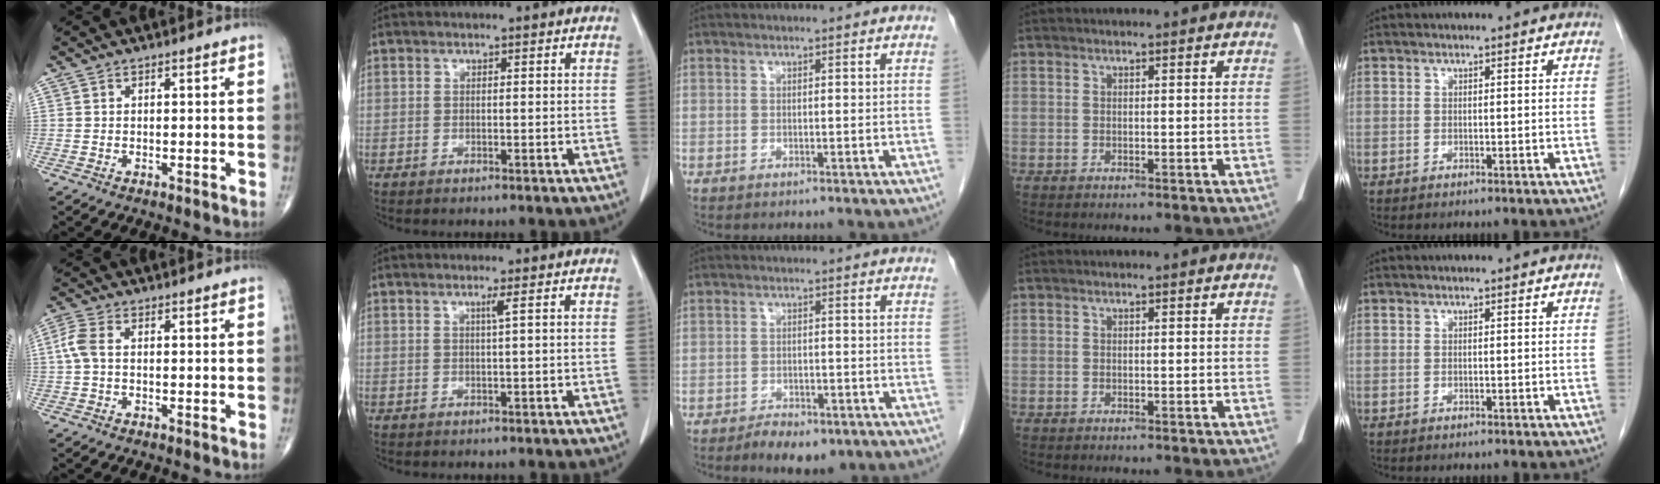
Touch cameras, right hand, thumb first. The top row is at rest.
{"thumb": {"total": 4.0, "force": [0.1, 2.2, 3.3], "torque": [-0.092, 0.011, -0.003]}, "index": {"total": 1.1, "force": [0.4, -0.4, 0.9], "torque": [-0.022, -0.003, 0.010]}, "middle": {"total": 5.6, "force": [-3.9, 2.5, 3.1], "torque": [-0.043, -0.001, -0.055]}}